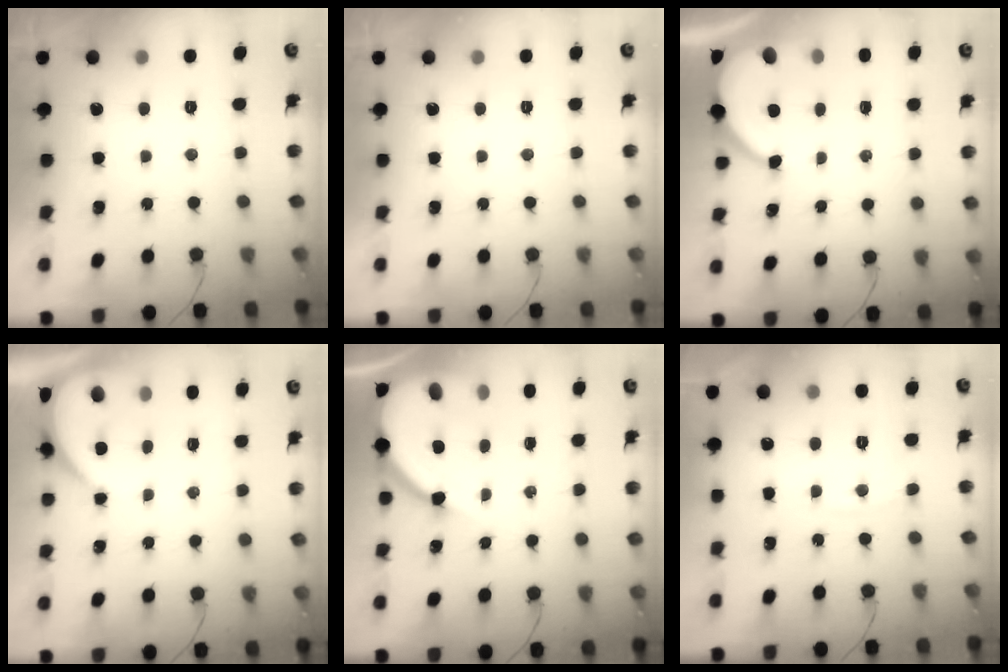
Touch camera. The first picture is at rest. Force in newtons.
{"total": 0.0}
{"total": 6.5, "press": 6.4, "slide": 0.9}
{"total": 3.9, "press": 3.8, "slide": 0.6}
{"total": 13.0, "press": 12.9, "slide": 1.4}
{"total": 4.5, "press": 4.4, "slide": 0.4}